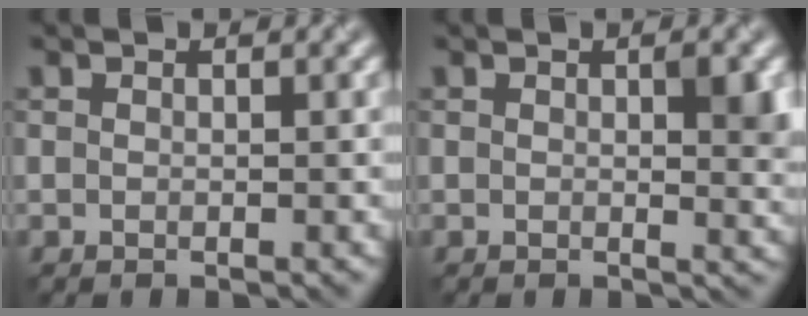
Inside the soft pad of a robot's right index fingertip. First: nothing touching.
{"total": 2.9, "force": [0.4, 1.2, 2.6], "torque": [-0.032, -0.004, 0.009]}